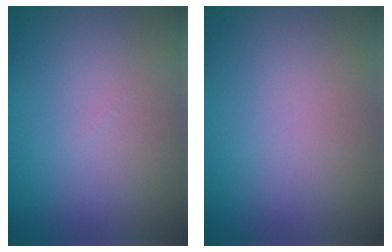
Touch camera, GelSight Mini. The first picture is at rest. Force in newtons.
{"total": 0.0}